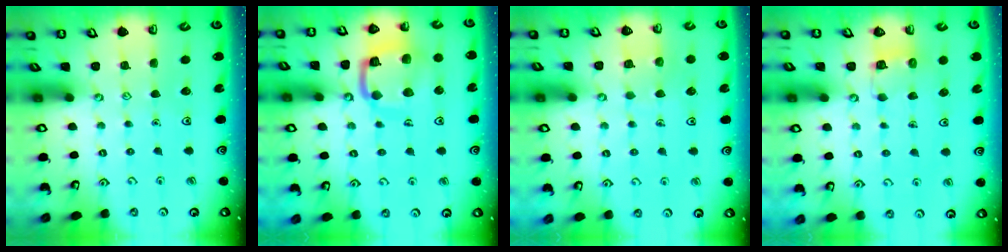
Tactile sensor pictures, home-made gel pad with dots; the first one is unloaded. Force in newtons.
{"total": 14.3, "press": 14.2, "slide": 1.5}
{"total": 6.3, "press": 6.3, "slide": 0.4}
{"total": 2.8, "press": 2.8, "slide": 0.2}